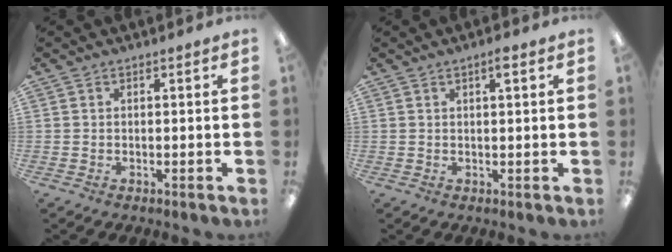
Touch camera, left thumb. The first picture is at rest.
{"total": 2.4, "force": [1.4, 0.4, 1.9], "torque": [-0.035, 0.001, 0.021]}